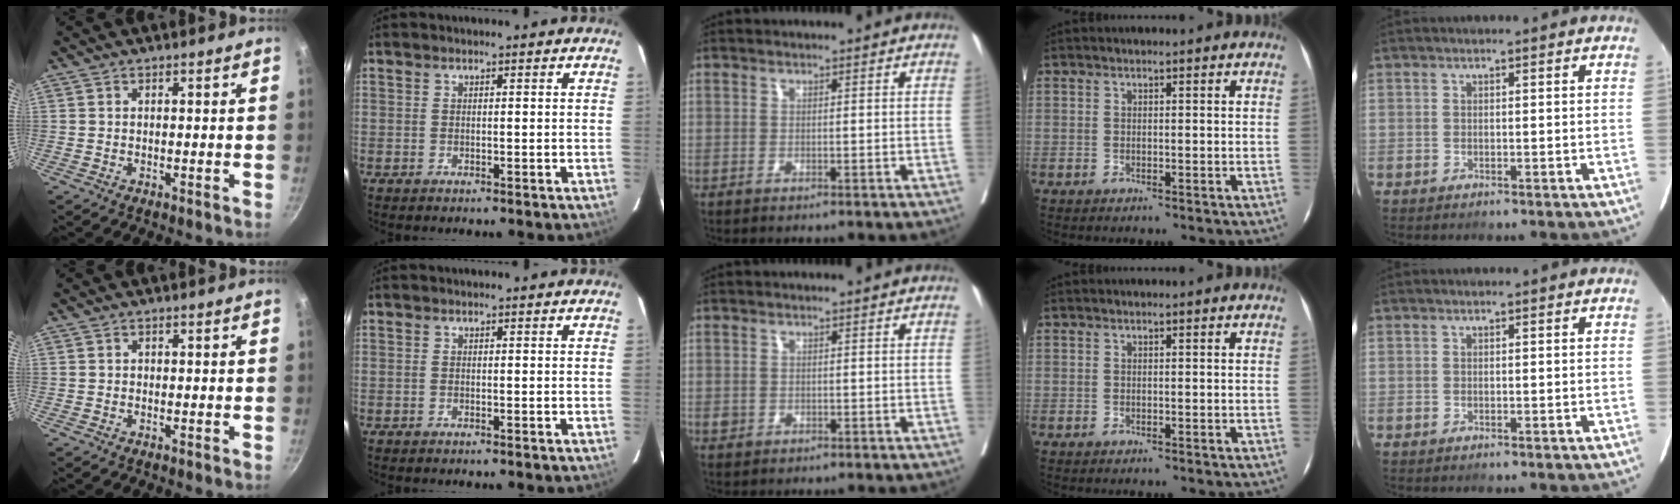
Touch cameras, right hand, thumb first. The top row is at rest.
{"middle": {"total": 0.8, "force": [-0.2, 0.7, 0.3], "torque": [-0.005, 0.002, 0.000]}}